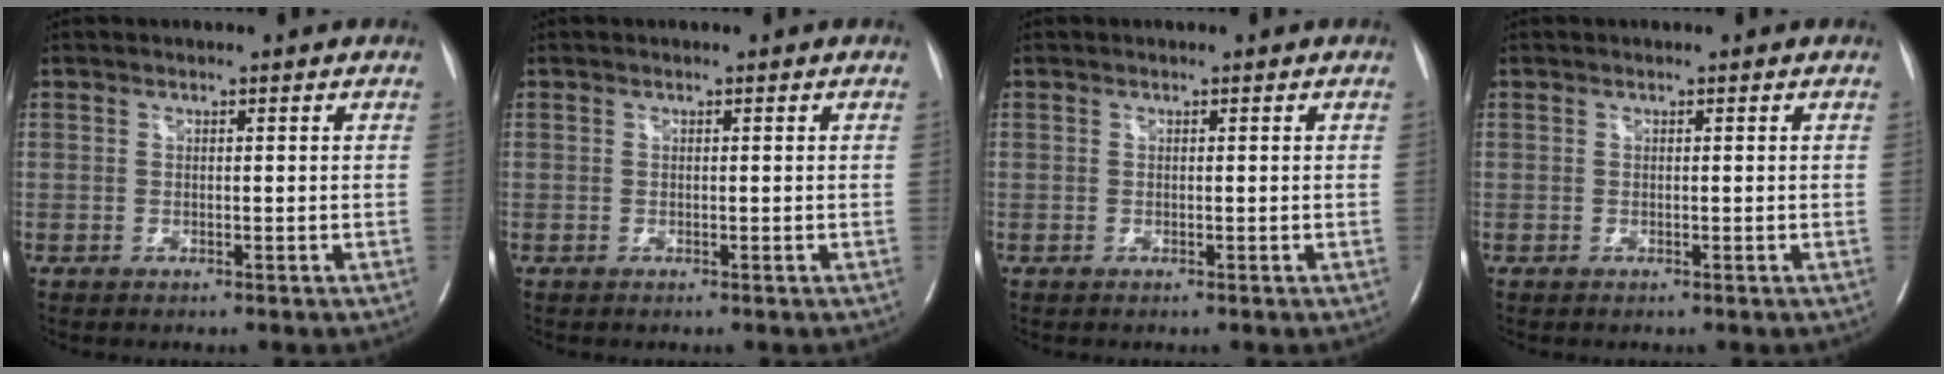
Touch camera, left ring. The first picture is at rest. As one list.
[{"total": 0.0}, {"total": 0.0}, {"total": 0.0}]